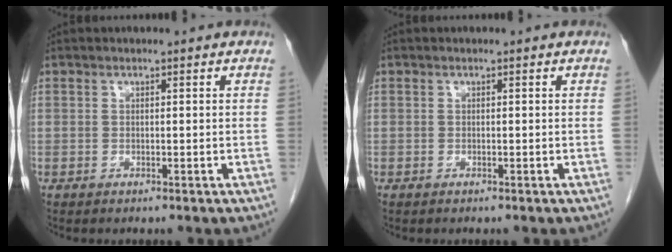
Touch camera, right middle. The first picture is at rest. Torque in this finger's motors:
{"motor_torque": [0.75, -0.58, 0.01, 0.01]}